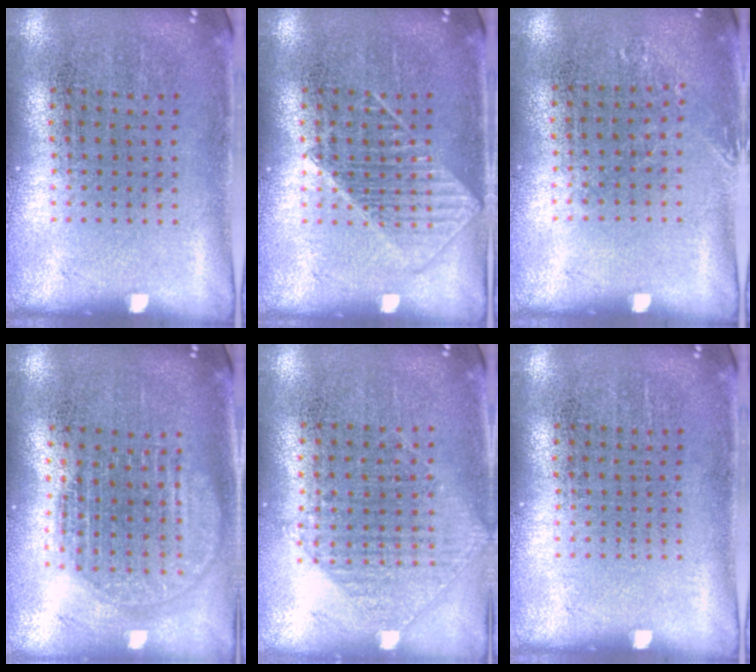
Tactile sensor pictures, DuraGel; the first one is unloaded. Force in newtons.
{"total": 1.8, "press": 1.8, "slide": 0.4}
{"total": 0.8, "press": 0.8, "slide": 0.1}
{"total": 1.8, "press": 1.5, "slide": 1.0}
{"total": 0.9, "press": 0.8, "slide": 0.3}
{"total": 0.0}